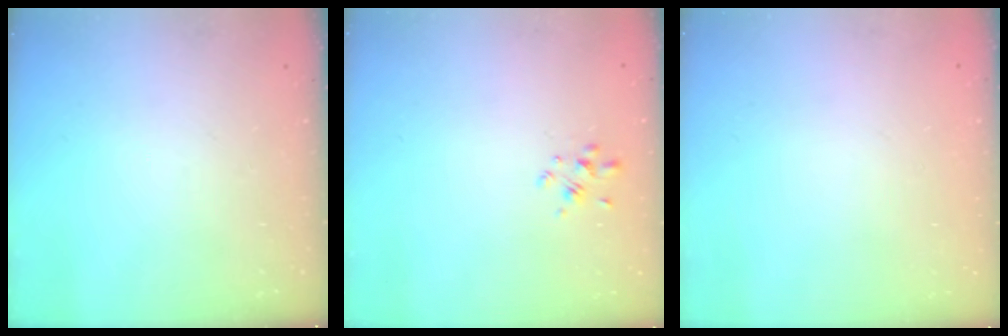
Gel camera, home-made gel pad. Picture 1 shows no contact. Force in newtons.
{"total": 2.1, "press": 2.0, "slide": 0.9}
{"total": 1.8, "press": 1.8, "slide": 0.2}